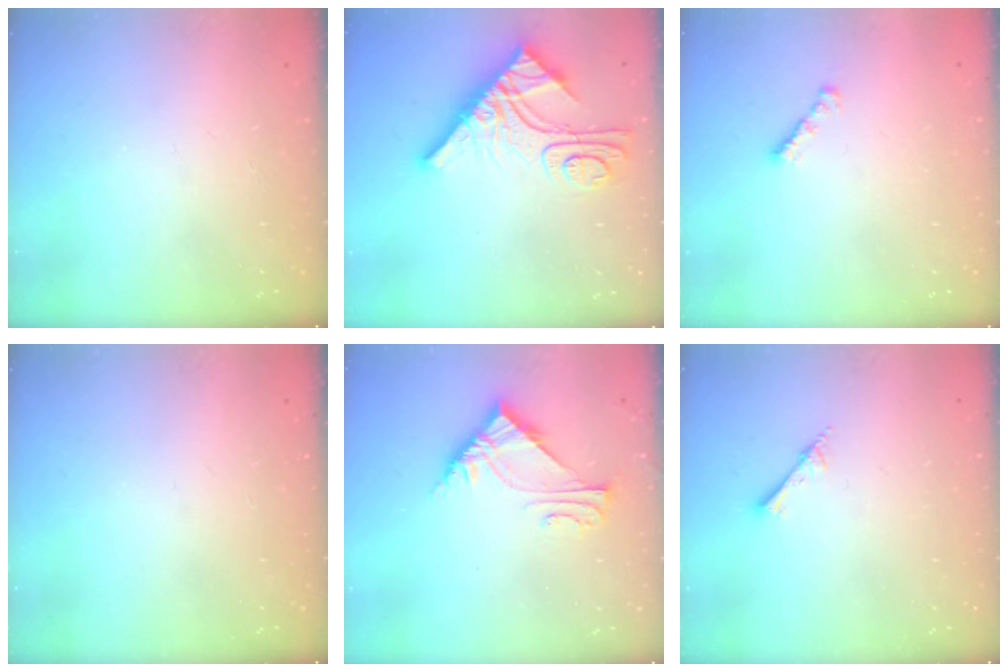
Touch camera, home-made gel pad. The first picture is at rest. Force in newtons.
{"total": 15.3, "press": 15.3, "slide": 1.4}
{"total": 1.6, "press": 1.5, "slide": 0.4}
{"total": 0.0}
{"total": 6.3, "press": 6.3, "slide": 0.6}
{"total": 2.5, "press": 2.5, "slide": 0.2}